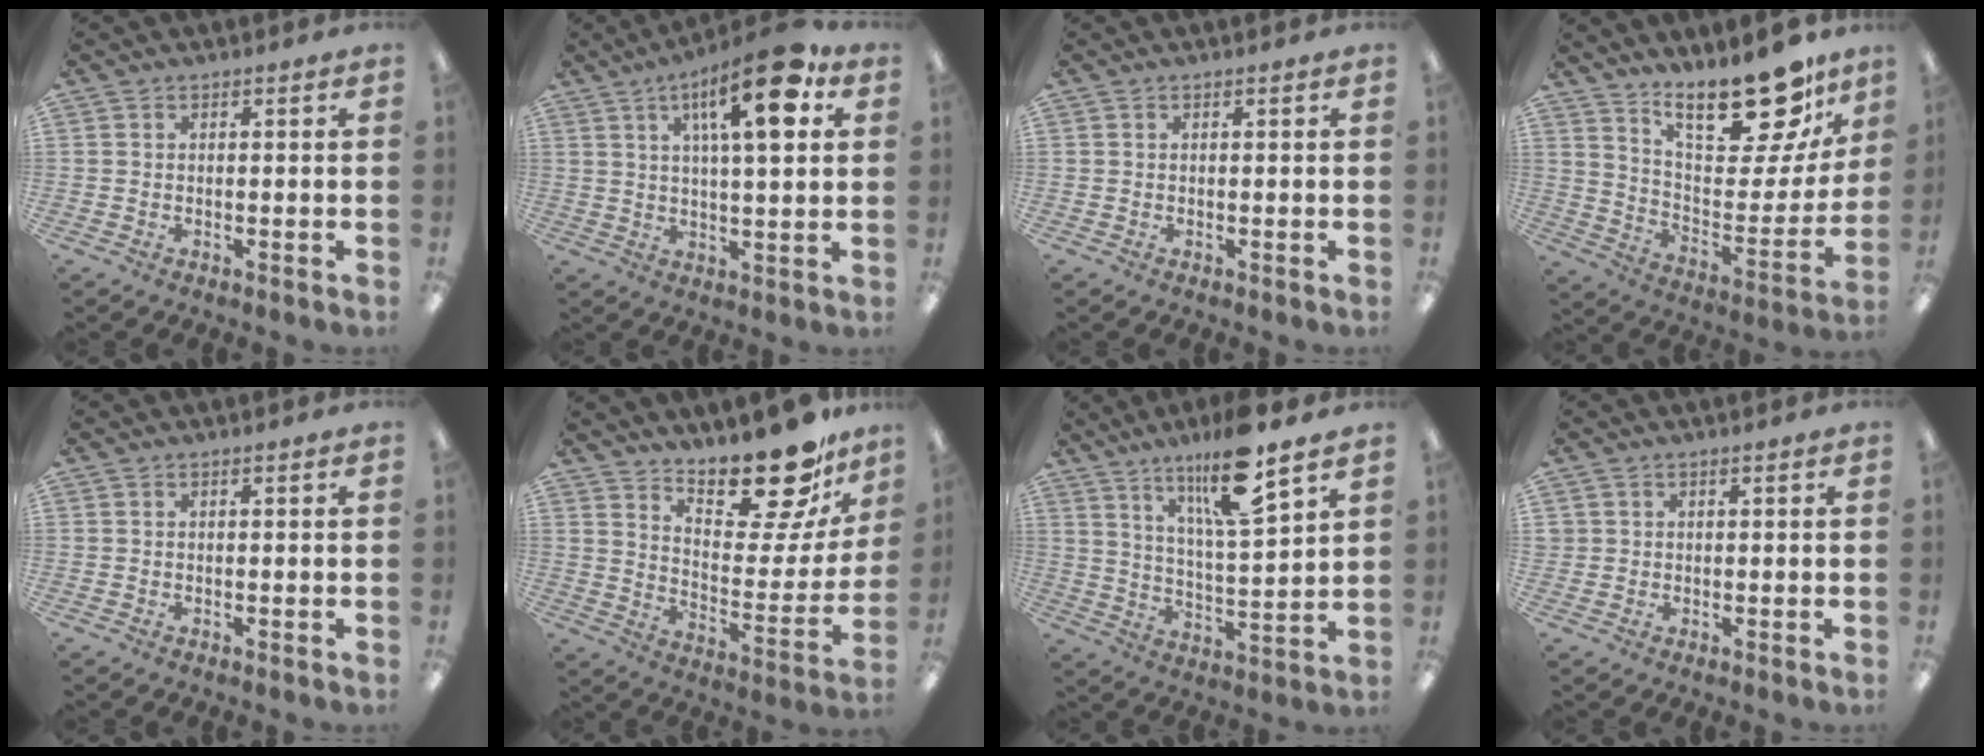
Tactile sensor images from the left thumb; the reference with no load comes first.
{"total": 16.5, "force": [7.4, 4.9, 13.9], "torque": [-0.206, -0.023, 0.110]}
{"total": 0.0}
{"total": 22.8, "force": [16.8, 8.6, 12.8], "torque": [-0.172, -0.119, 0.280]}
{"total": 0.0}
{"total": 20.6, "force": [17.4, 6.1, 9.2], "torque": [-0.122, -0.138, 0.291]}
{"total": 14.8, "force": [11.1, 2.0, 9.6], "torque": [-0.169, -0.055, 0.178]}
{"total": 1.1, "force": [0.4, 1.0, 0.0], "torque": [-0.002, 0.004, 0.006]}